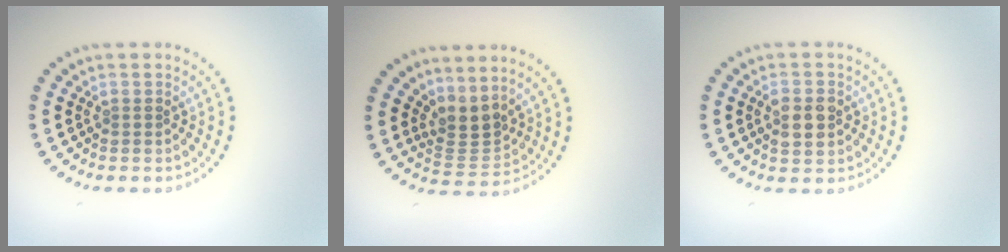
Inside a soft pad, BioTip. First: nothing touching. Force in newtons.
{"total": 2.8, "press": 1.9, "slide": 2.1}
{"total": 2.7, "press": 2.7, "slide": 0.1}